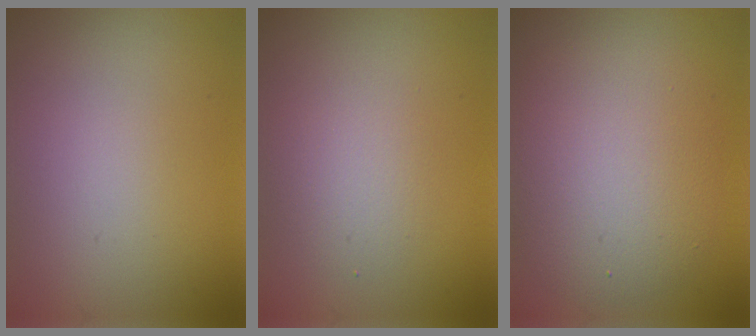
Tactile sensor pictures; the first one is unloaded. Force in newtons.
{"total": 2.3, "press": 2.3, "slide": 0.2}
{"total": 6.8, "press": 6.8, "slide": 0.5}